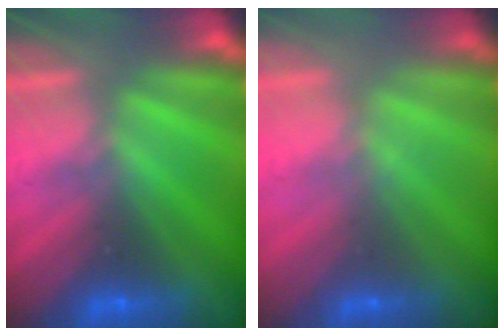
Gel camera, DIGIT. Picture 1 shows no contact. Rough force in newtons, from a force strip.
{"total": 2.2}